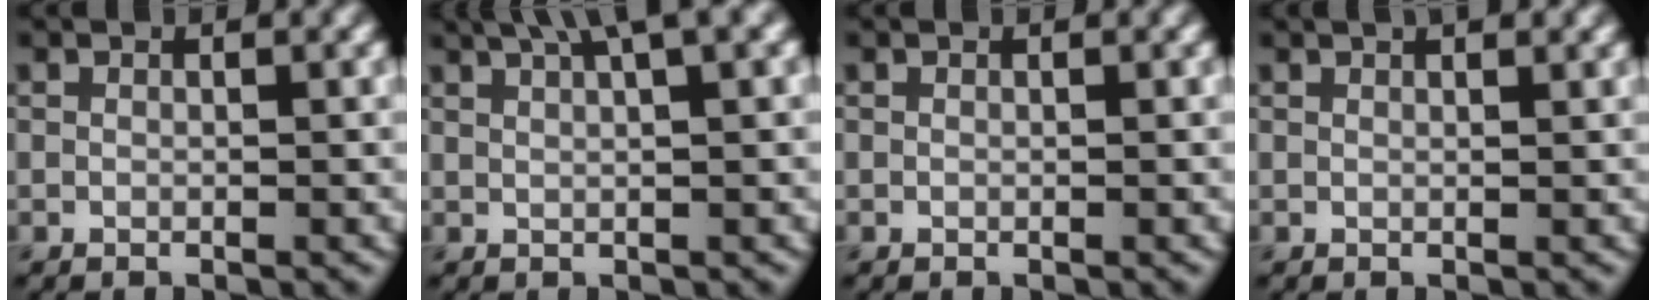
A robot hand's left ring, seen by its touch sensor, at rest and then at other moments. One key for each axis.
{"total": 4.7, "fx": 3.0, "fy": 0.7, "fz": 3.5, "tx": -0.045, "ty": 0.017, "tz": 0.043}
{"total": 0.0}
{"total": 2.2, "fx": 1.6, "fy": 0.8, "fz": 1.3, "tx": -0.006, "ty": 0.001, "tz": 0.007}